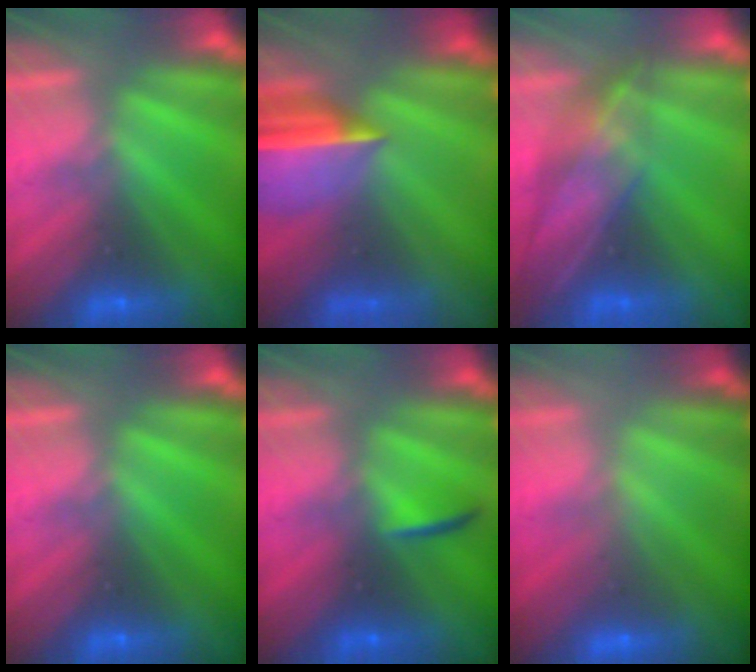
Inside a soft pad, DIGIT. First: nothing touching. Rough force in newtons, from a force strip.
{"total": 5.5}
{"total": 4.0}
{"total": 0.0}
{"total": 1.8}
{"total": 2.3}